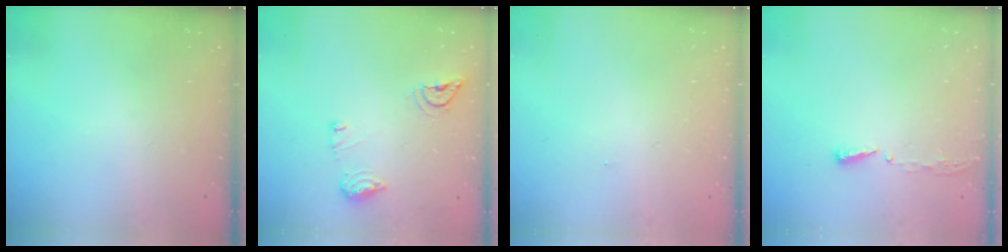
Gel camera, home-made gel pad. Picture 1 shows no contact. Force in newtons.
{"total": 8.5, "press": 8.5, "slide": 0.1}
{"total": 5.3, "press": 0.3, "slide": 5.2}
{"total": 3.8, "press": 3.8, "slide": 0.4}